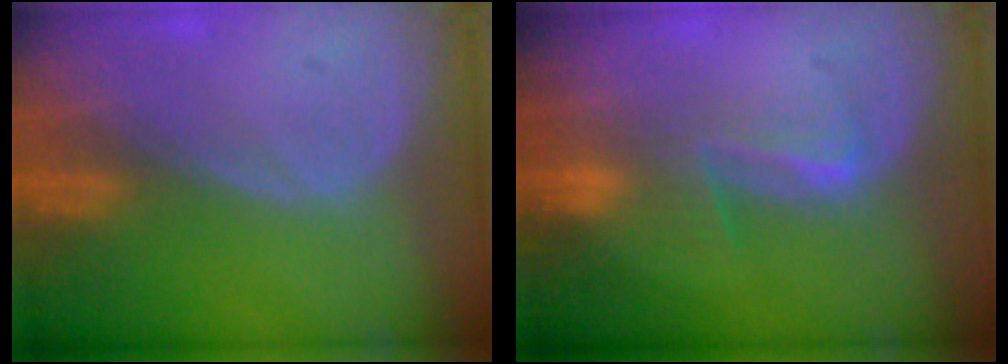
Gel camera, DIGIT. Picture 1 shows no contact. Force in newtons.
{"total": 4.0, "press": 3.7, "slide": 1.6}